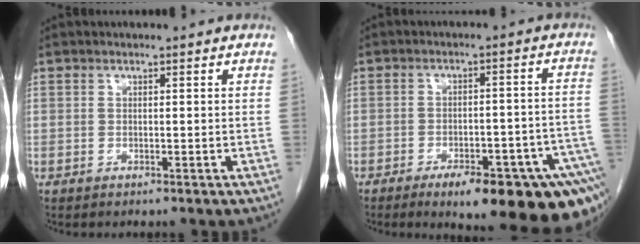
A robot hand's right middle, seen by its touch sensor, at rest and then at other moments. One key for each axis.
{"total": 19.0, "fx": -13.4, "fy": 3.5, "fz": 13.0, "tx": -0.090, "ty": 0.010, "tz": -0.169}